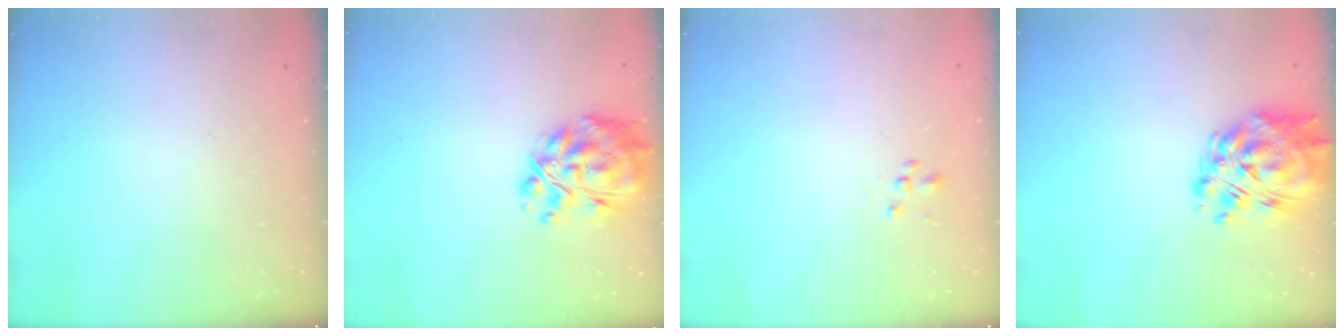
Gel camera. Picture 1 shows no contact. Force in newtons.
{"total": 12.6, "press": 12.0, "slide": 4.0}
{"total": 1.5, "press": 1.4, "slide": 0.5}
{"total": 12.4, "press": 11.4, "slide": 4.8}